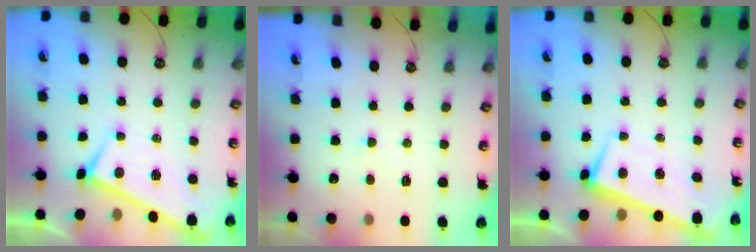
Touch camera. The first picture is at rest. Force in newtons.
{"total": 5.1, "press": 5.0, "slide": 0.1}
{"total": 1.5, "press": 0.4, "slide": 1.5}